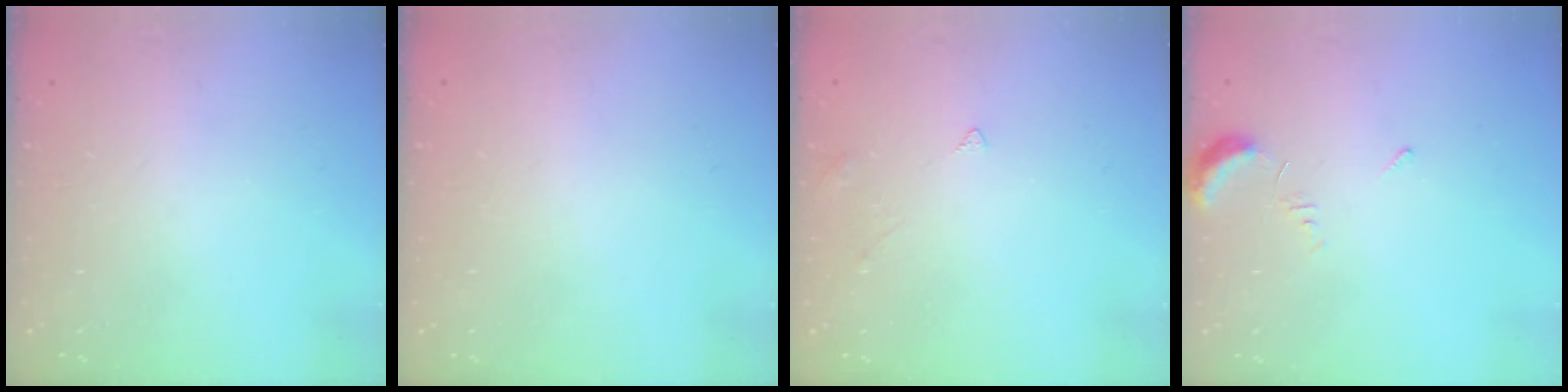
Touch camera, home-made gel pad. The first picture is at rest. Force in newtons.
{"total": 1.8, "press": 1.8, "slide": 0.1}
{"total": 2.1, "press": 2.1, "slide": 0.4}
{"total": 5.2, "press": 5.2, "slide": 0.6}